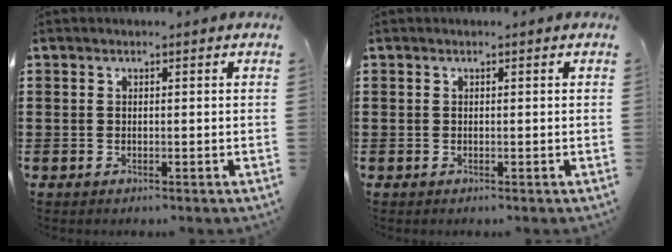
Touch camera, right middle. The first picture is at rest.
{"total": 0.0}